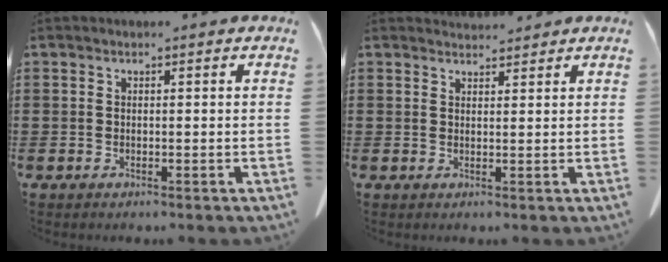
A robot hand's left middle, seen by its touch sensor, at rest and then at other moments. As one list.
[{"total": 2.0, "force": [2.0, 0.4, 0.1], "torque": [0.000, -0.005, 0.036]}]